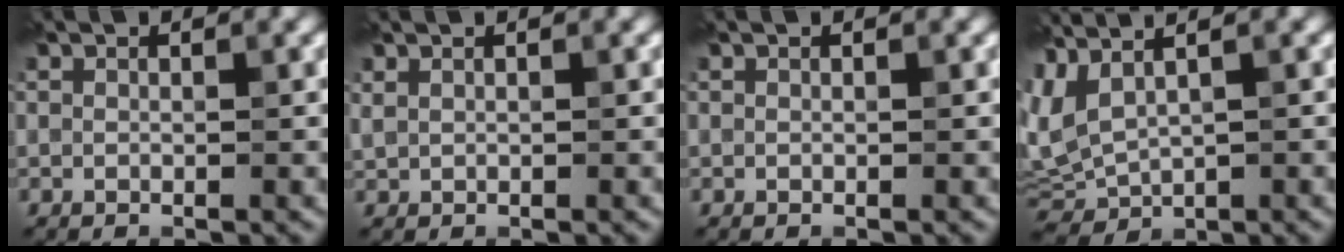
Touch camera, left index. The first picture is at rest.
{"total": 0.8, "force": [0.5, 0.4, 0.6], "torque": [-0.012, 0.004, 0.011]}
{"total": 0.0}
{"total": 5.5, "force": [1.7, 2.5, 4.6], "torque": [-0.123, 0.001, 0.041]}